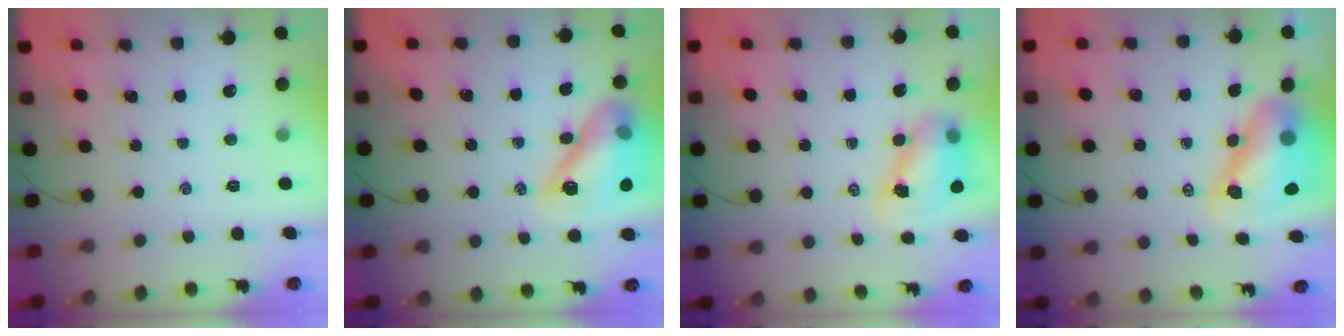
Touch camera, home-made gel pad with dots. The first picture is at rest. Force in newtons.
{"total": 16.6, "press": 16.5, "slide": 2.6}
{"total": 8.2, "press": 8.0, "slide": 1.8}
{"total": 10.4, "press": 9.9, "slide": 3.0}